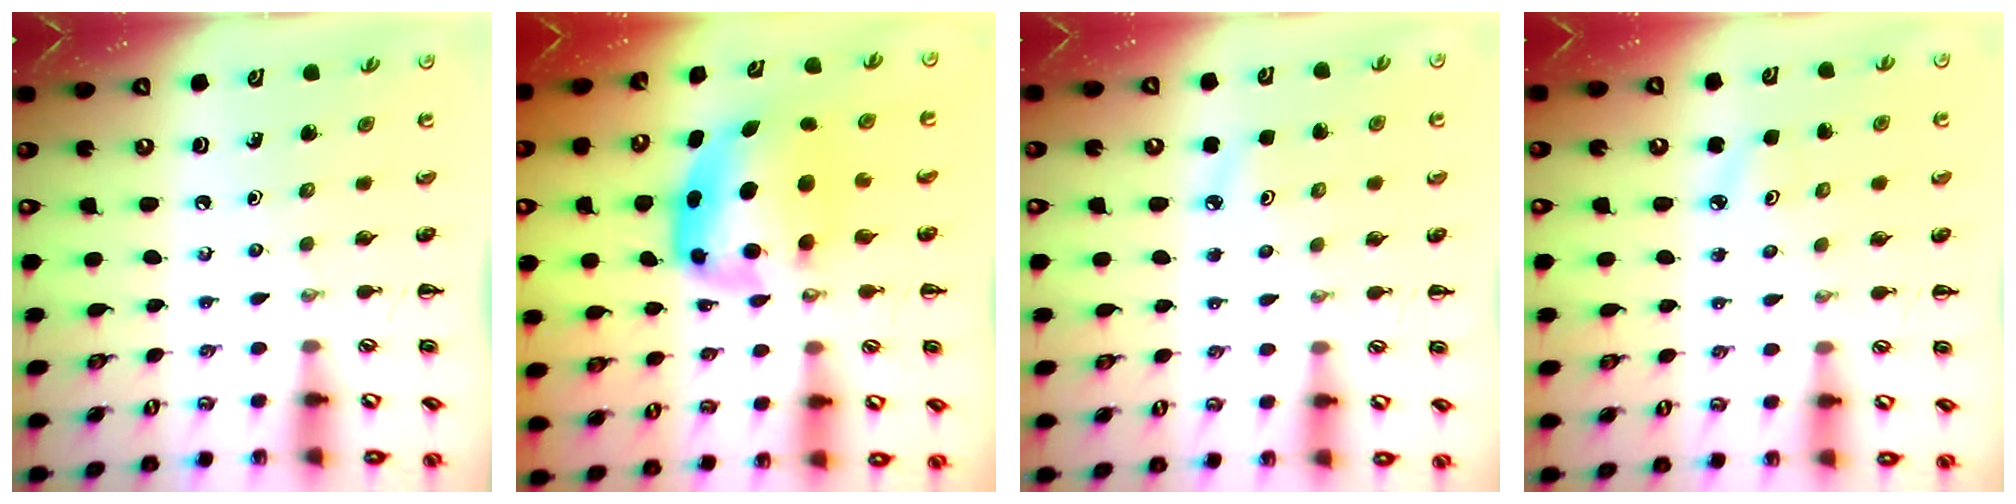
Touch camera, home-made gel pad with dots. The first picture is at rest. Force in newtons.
{"total": 7.5, "press": 7.3, "slide": 1.5}
{"total": 5.2, "press": 5.0, "slide": 1.5}
{"total": 2.7, "press": 2.5, "slide": 0.8}